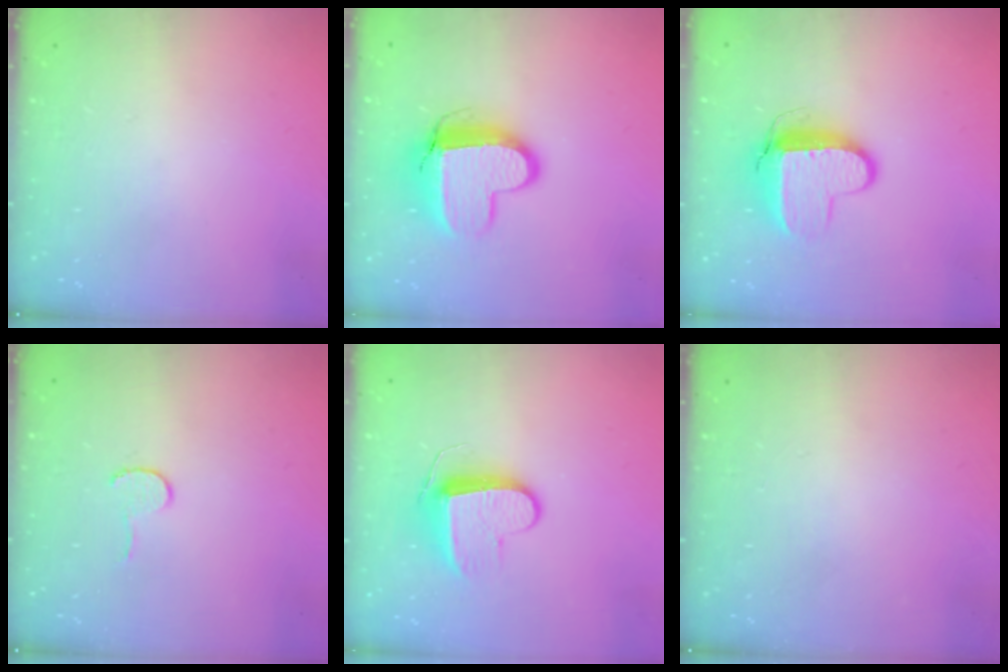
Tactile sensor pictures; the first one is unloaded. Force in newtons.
{"total": 11.6, "press": 11.6, "slide": 0.6}
{"total": 9.9, "press": 9.9, "slide": 0.9}
{"total": 3.9, "press": 3.9, "slide": 0.3}
{"total": 9.1, "press": 9.1, "slide": 0.3}
{"total": 0.0}